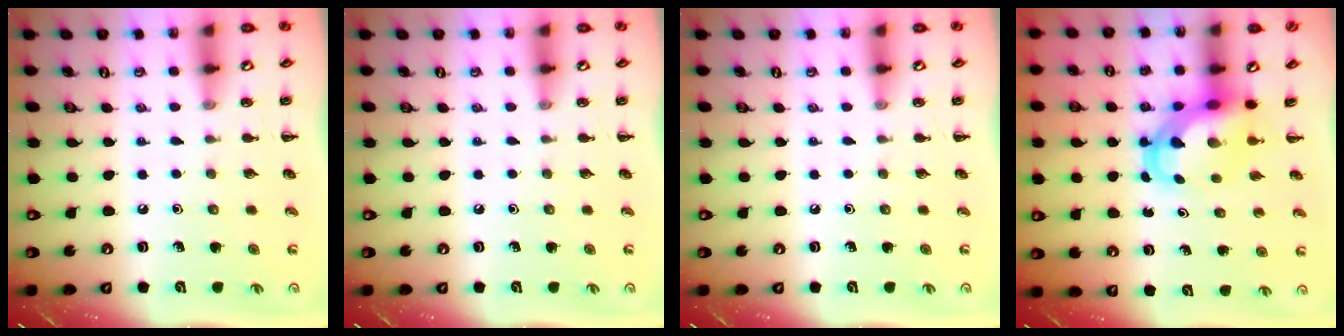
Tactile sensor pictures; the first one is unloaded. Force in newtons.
{"total": 0.0}
{"total": 0.0}
{"total": 6.2, "press": 6.1, "slide": 1.4}